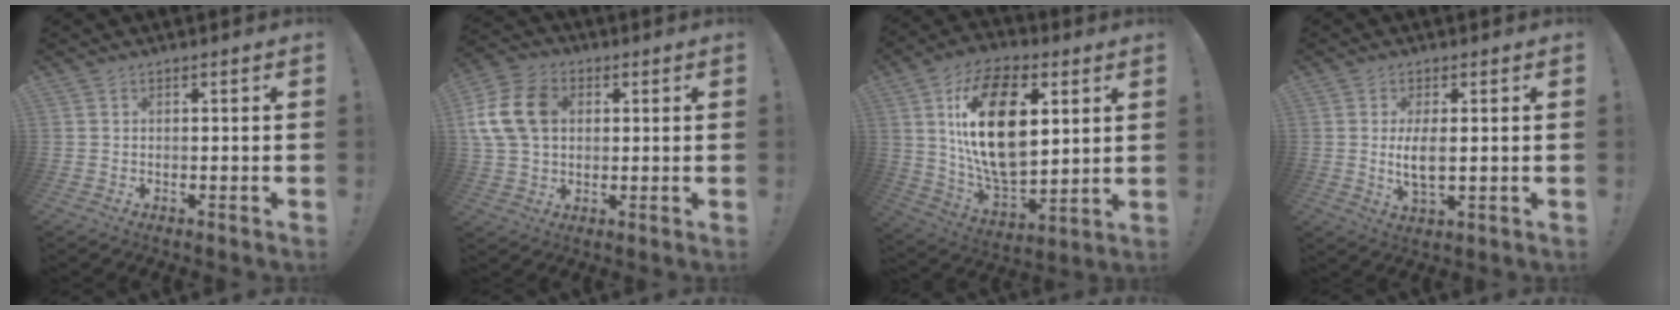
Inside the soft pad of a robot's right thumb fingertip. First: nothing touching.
{"total": 14.9, "force": [2.8, 11.1, 9.5], "torque": [-0.183, 0.004, 0.058]}
{"total": 24.2, "force": [6.0, 14.3, 18.6], "torque": [-0.362, -0.020, 0.101]}
{"total": 5.9, "force": [0.1, 2.2, 5.5], "torque": [-0.108, -0.014, -0.001]}